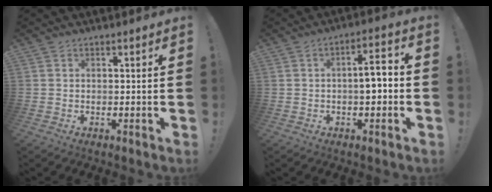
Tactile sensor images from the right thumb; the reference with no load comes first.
{"total": 7.3, "force": [-1.1, 2.5, 6.7], "torque": [-0.090, 0.007, -0.024]}